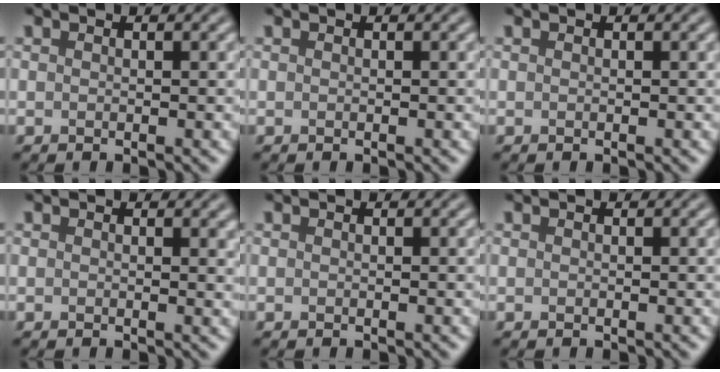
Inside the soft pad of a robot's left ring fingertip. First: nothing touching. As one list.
[{"total": 0.0}, {"total": 0.0}, {"total": 0.7, "force": [0.4, 0.2, 0.5], "torque": [-0.003, -0.002, 0.006]}, {"total": 0.0}, {"total": 0.0}]